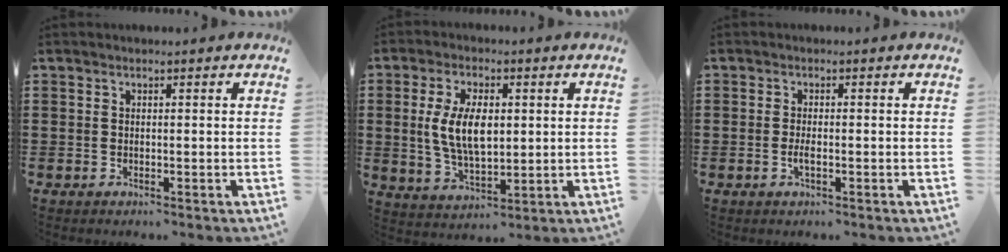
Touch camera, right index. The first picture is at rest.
{"total": 8.6, "force": [0.9, 4.3, 7.3], "torque": [-0.148, 0.005, 0.011]}
{"total": 1.6, "force": [-0.5, 0.4, 1.5], "torque": [-0.035, -0.004, -0.011]}